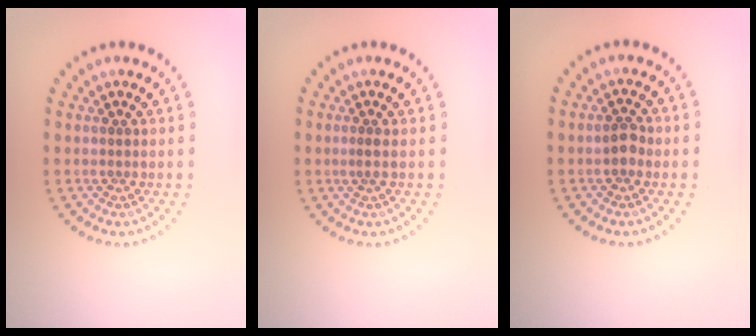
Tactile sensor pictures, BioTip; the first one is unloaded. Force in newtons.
{"total": 0.6, "press": 0.3, "slide": 0.5}
{"total": 1.6, "press": 1.6, "slide": 0.2}